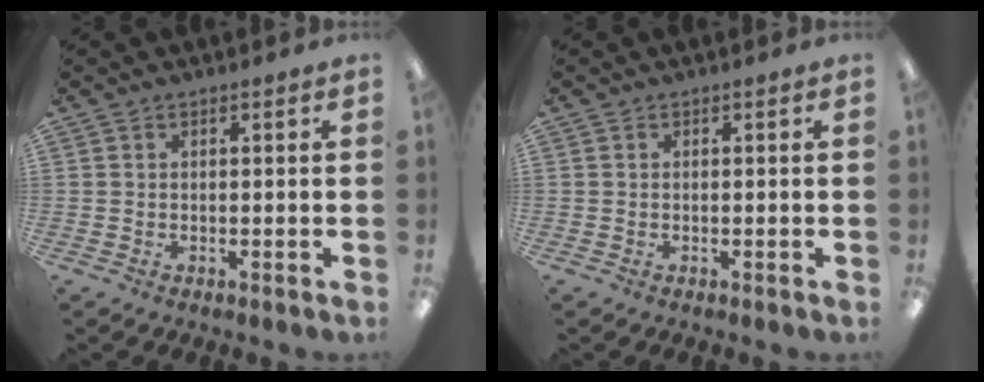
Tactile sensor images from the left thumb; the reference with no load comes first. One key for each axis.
{"total": 0.0}